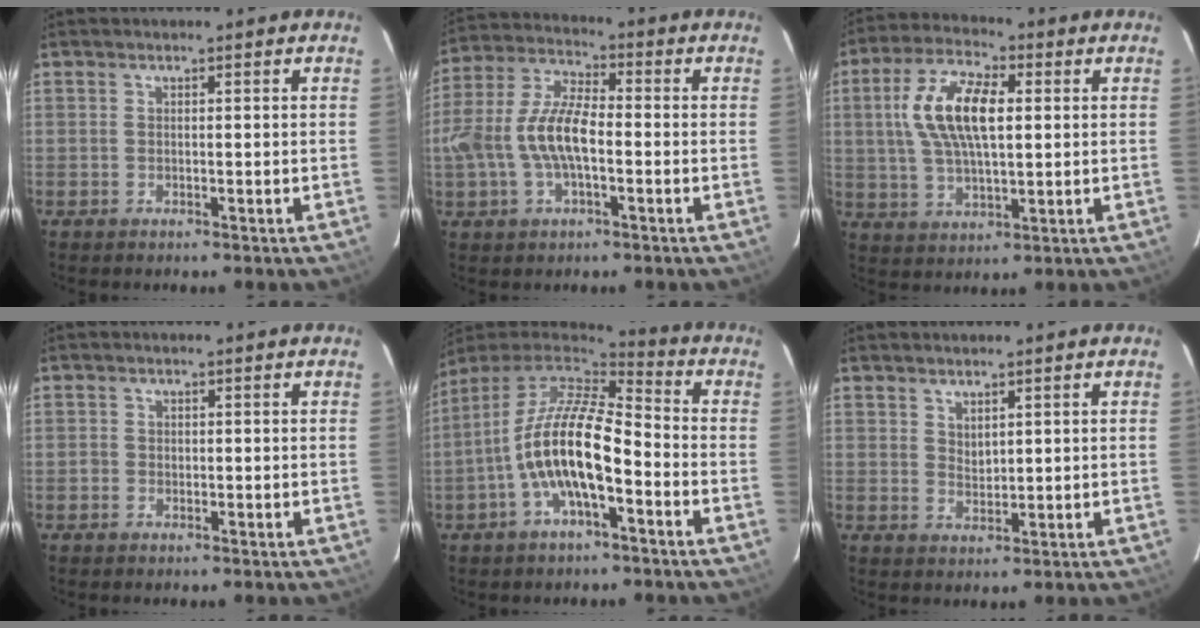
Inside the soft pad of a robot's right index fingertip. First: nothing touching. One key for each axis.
{"total": 12.5, "fx": -2.4, "fy": 5.4, "fz": 11.0, "tx": -0.236, "ty": 0.008, "tz": -0.045}
{"total": 13.3, "fx": 2.4, "fy": 5.9, "fz": 11.6, "tx": -0.229, "ty": 0.017, "tz": 0.045}
{"total": 1.0, "fx": -0.3, "fy": 0.9, "fz": 0.2, "tx": -0.001, "ty": 0.001, "tz": -0.006}
{"total": 15.1, "fx": -4.8, "fy": 5.0, "fz": 13.5, "tx": -0.258, "ty": -0.002, "tz": -0.093}
{"total": 2.2, "fx": 1.7, "fy": 1.1, "fz": 0.9, "tx": -0.014, "ty": -0.002, "tz": 0.032}